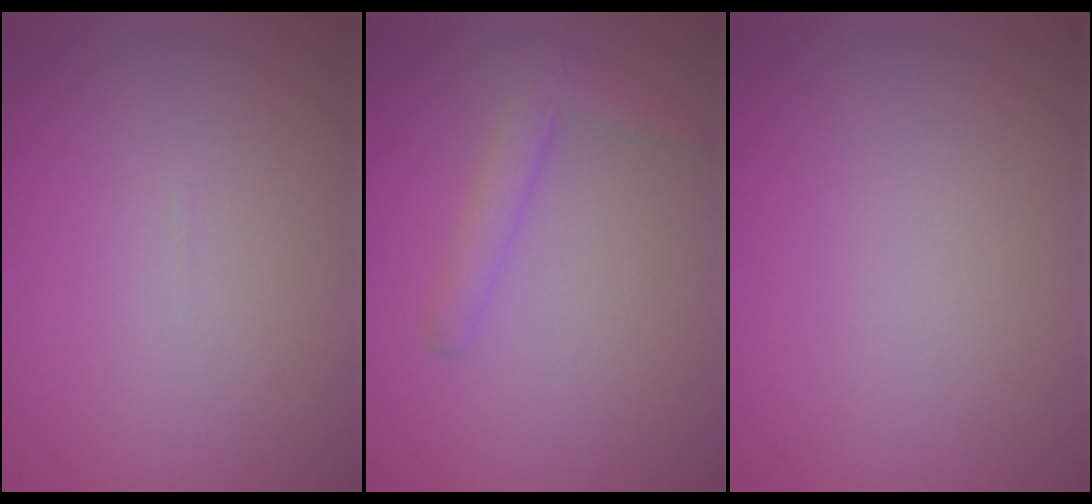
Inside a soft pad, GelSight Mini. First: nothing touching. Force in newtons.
{"total": 2.0, "press": 2.0, "slide": 0.2}
{"total": 0.0}